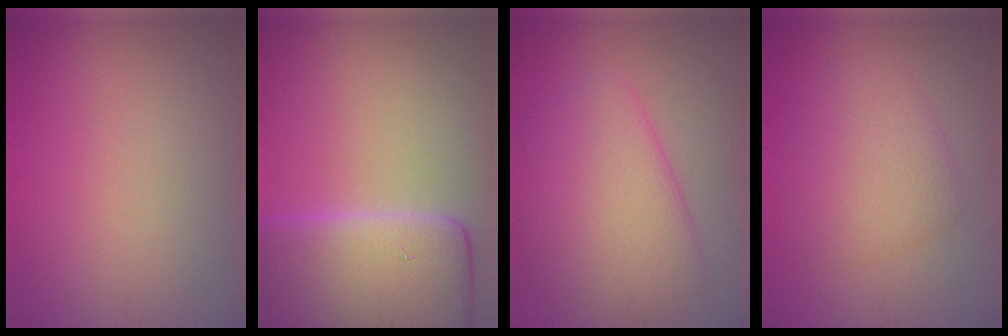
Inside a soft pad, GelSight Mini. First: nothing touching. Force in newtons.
{"total": 12.4, "press": 12.3, "slide": 1.2}
{"total": 7.4, "press": 7.4, "slide": 0.3}
{"total": 4.4, "press": 4.4, "slide": 0.2}